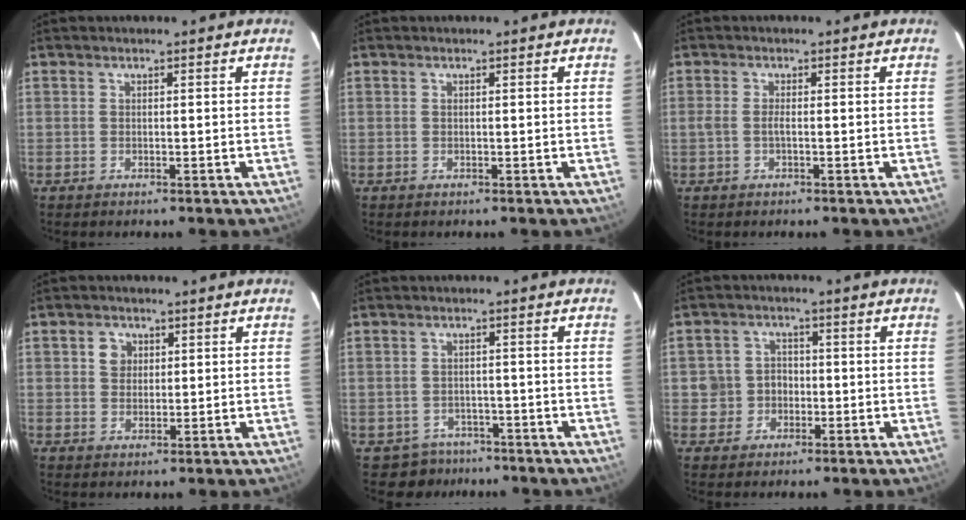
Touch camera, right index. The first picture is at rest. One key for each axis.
{"total": 0.0}
{"total": 1.5, "fx": -0.4, "fy": 0.1, "fz": 1.4, "tx": -0.028, "ty": 0.001, "tz": -0.010}
{"total": 3.3, "fx": 1.1, "fy": 2.9, "fz": 1.0, "tx": -0.011, "ty": 0.012, "tz": 0.021}
{"total": 4.7, "fx": -3.6, "fy": 2.9, "fz": -0.5, "tx": -0.002, "ty": 0.014, "tz": -0.056}
{"total": 4.8, "fx": -1.0, "fy": 4.7, "fz": 0.8, "tx": -0.011, "ty": 0.022, "tz": -0.011}